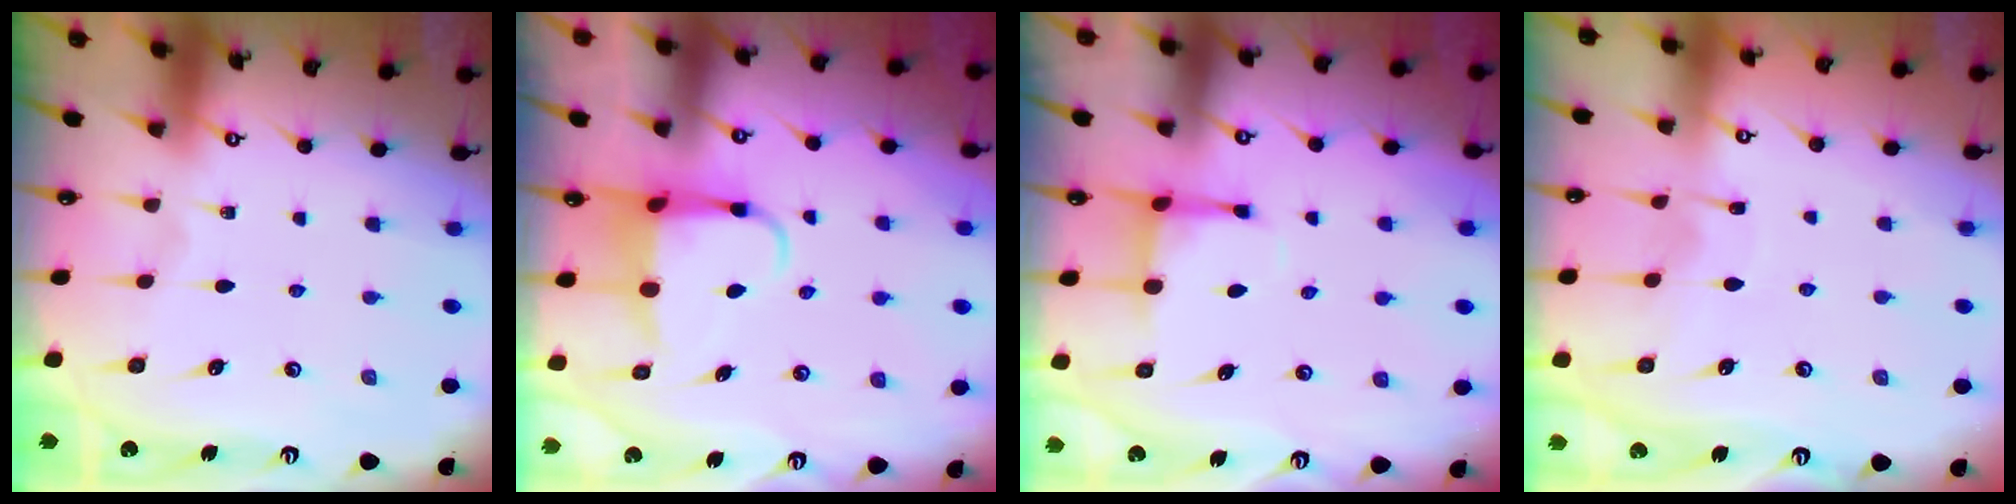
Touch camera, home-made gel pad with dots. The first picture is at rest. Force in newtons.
{"total": 5.7, "press": 5.7, "slide": 0.8}
{"total": 4.6, "press": 4.5, "slide": 0.9}
{"total": 3.8, "press": 3.8, "slide": 0.4}